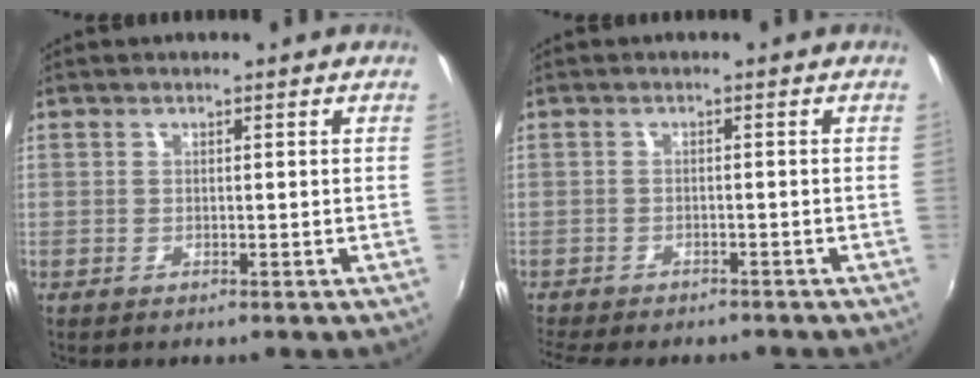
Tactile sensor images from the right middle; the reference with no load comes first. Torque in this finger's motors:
{"motor_torque": [1.03, -1.11, 0.42, 0.05]}